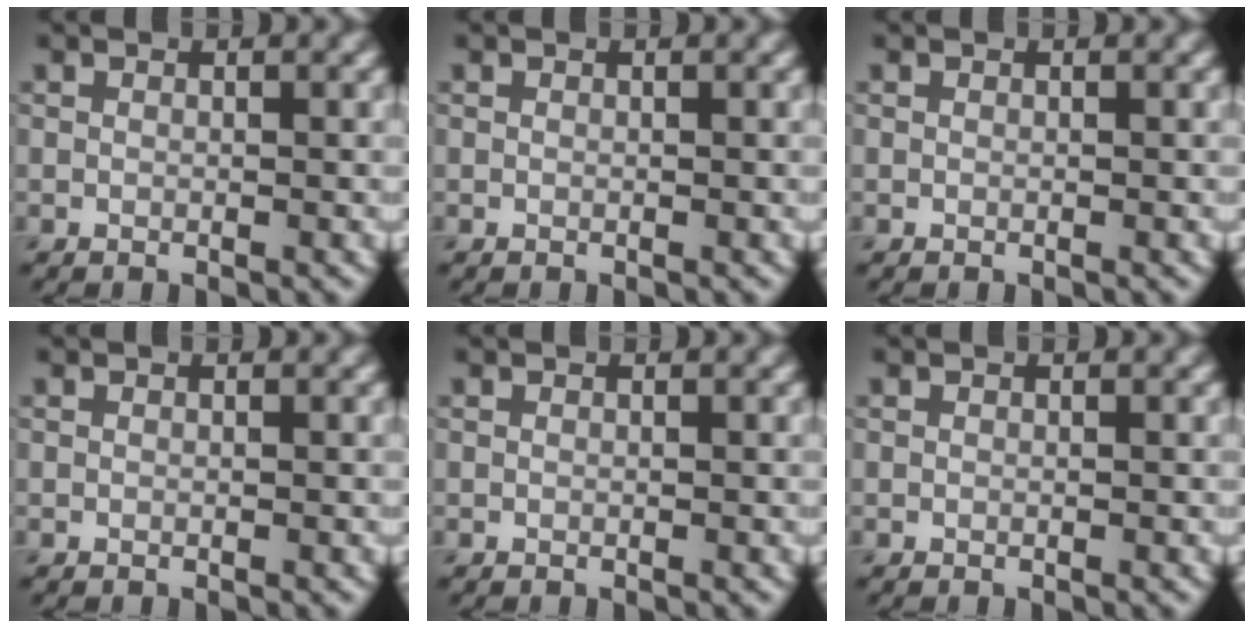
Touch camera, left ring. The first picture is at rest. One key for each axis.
{"total": 0.0}
{"total": 0.0}
{"total": 0.0}
{"total": 0.0}
{"total": 0.0}